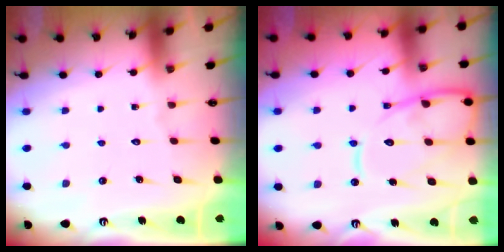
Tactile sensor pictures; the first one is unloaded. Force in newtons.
{"total": 13.5, "press": 13.4, "slide": 1.3}